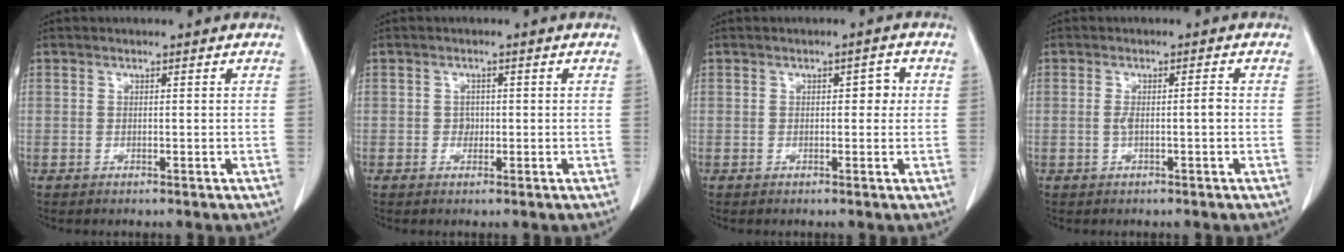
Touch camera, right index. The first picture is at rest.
{"total": 1.3, "force": [-0.1, 1.2, 0.6], "torque": [-0.005, 0.006, 0.001]}
{"total": 2.2, "force": [0.2, 1.2, 1.8], "torque": [-0.019, 0.012, 0.001]}
{"total": 2.4, "force": [-0.3, 0.3, 2.3], "torque": [-0.043, 0.006, -0.001]}